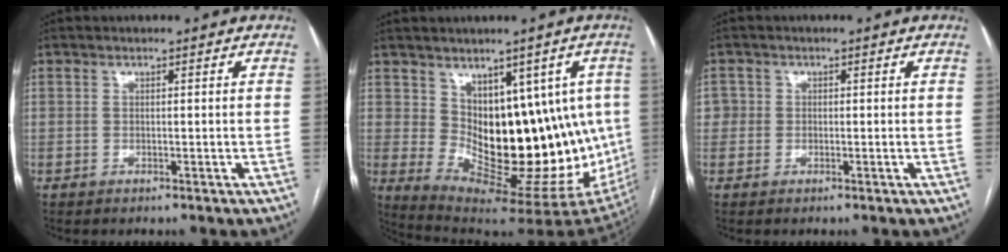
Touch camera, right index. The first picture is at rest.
{"total": 17.1, "force": [1.5, 8.2, 15.0], "torque": [-0.177, 0.007, 0.049]}
{"total": 2.3, "force": [0.1, 2.3, 0.2], "torque": [0.015, 0.011, 0.004]}